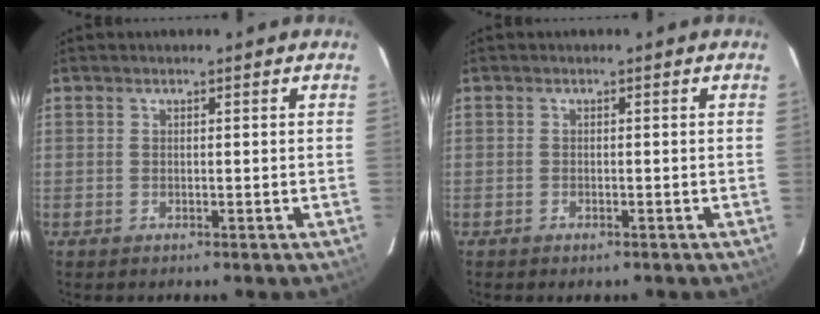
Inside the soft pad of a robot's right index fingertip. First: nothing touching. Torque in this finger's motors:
{"motor_torque": [0.04, -0.10, -0.09, -0.07]}